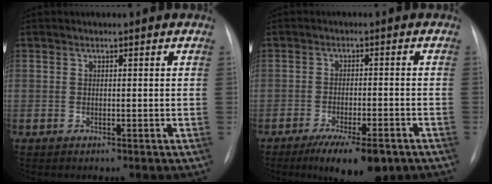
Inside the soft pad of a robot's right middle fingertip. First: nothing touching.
{"total": 9.7, "force": [-6.6, 2.4, 6.7], "torque": [-0.099, -0.014, -0.098]}